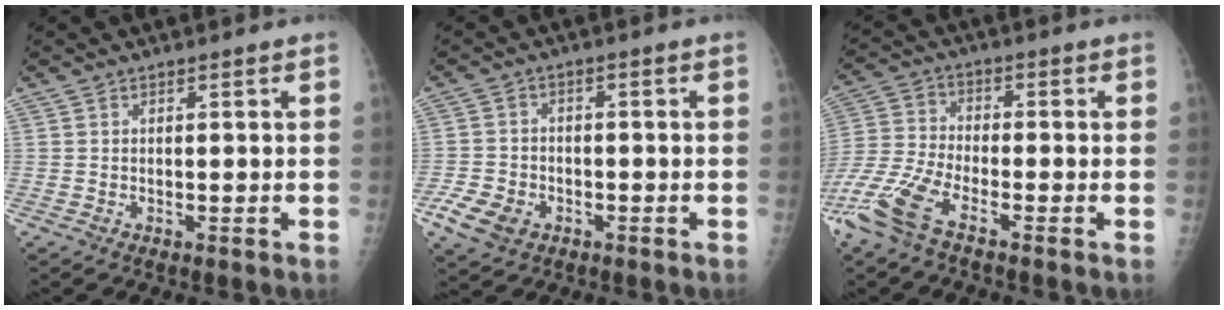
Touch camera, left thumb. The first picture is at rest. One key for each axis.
{"total": 6.8, "fx": -3.5, "fy": 4.9, "fz": 3.1, "tx": -0.062, "ty": 0.011, "tz": -0.058}
{"total": 11.5, "fx": -7.3, "fy": 3.8, "fz": 8.0, "tx": -0.195, "ty": 0.008, "tz": -0.153}